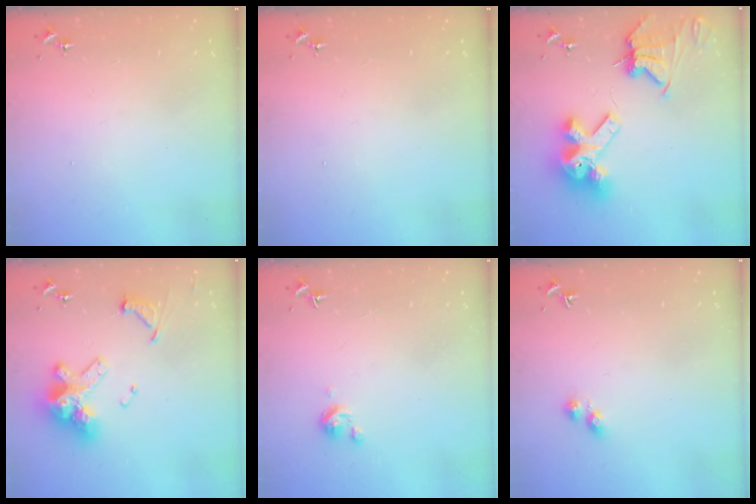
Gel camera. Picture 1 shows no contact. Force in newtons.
{"total": 0.0}
{"total": 15.3, "press": 15.2, "slide": 0.8}
{"total": 16.2, "press": 16.1, "slide": 1.9}
{"total": 3.1, "press": 3.1, "slide": 0.3}
{"total": 2.5, "press": 2.4, "slide": 0.6}